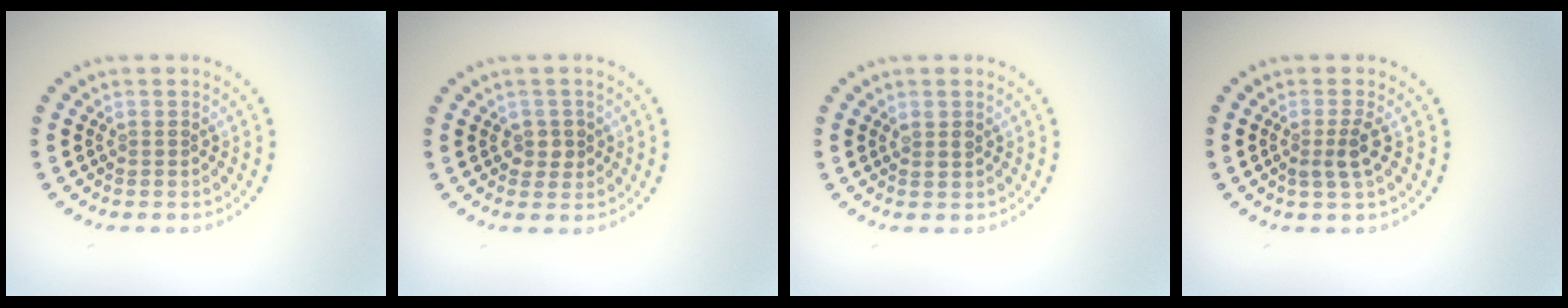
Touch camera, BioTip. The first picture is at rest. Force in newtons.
{"total": 1.5, "press": 1.4, "slide": 0.6}
{"total": 0.9, "press": 0.9, "slide": 0.4}
{"total": 2.0, "press": 1.6, "slide": 1.2}